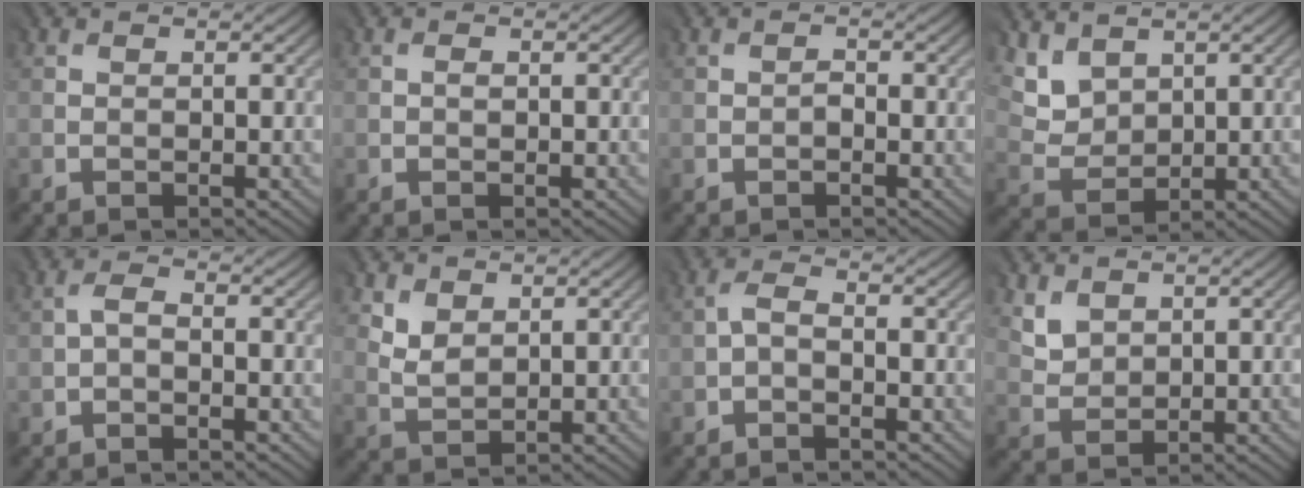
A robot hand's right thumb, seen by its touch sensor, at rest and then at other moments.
{"total": 0.6, "force": [-0.1, 0.4, 0.4], "torque": [-0.007, -0.001, -0.001]}
{"total": 0.7, "force": [-0.6, 0.1, 0.2], "torque": [-0.001, 0.001, -0.012]}
{"total": 5.4, "force": [3.7, 3.4, 1.9], "torque": [-0.074, -0.010, 0.091]}
{"total": 1.5, "force": [-0.6, 0.7, 1.2], "torque": [-0.028, 0.003, -0.014]}
{"total": 2.8, "force": [2.0, 1.7, 1.1], "torque": [-0.031, -0.004, 0.045]}
{"total": 1.9, "force": [-1.0, 0.8, 1.4], "torque": [-0.036, 0.004, -0.024]}
{"total": 3.1, "force": [2.1, 2.1, 0.8], "torque": [-0.030, -0.005, 0.049]}